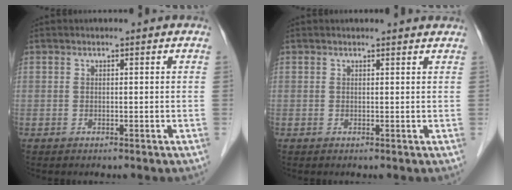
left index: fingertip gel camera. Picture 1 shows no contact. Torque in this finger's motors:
{"motor_torque": [0.14, -0.10, -0.04, -0.02]}